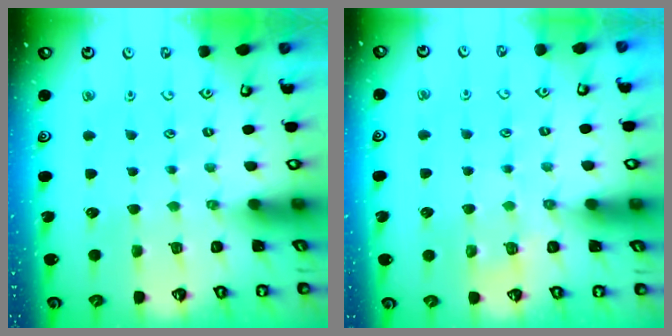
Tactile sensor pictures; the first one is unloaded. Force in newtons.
{"total": 5.6, "press": 5.5, "slide": 0.8}